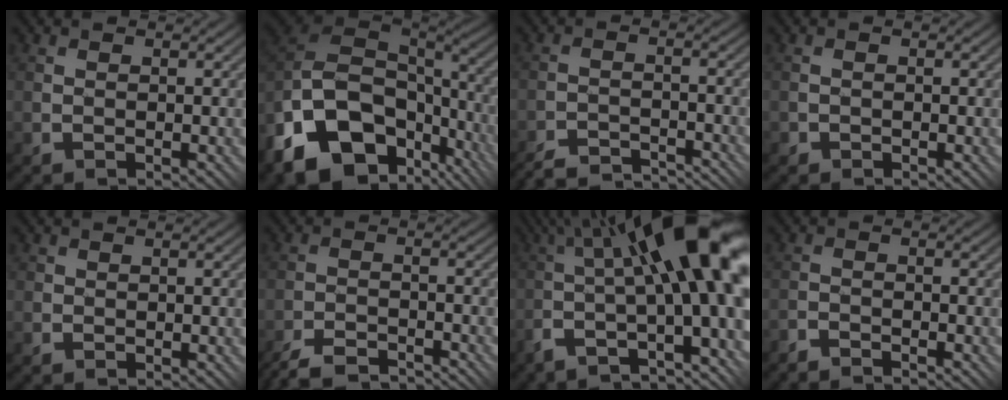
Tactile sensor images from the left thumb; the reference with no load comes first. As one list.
[{"total": 18.0, "force": [-7.8, 12.4, 10.4], "torque": [-0.257, -0.032, -0.122]}, {"total": 5.2, "force": [-5.1, -0.1, 0.8], "torque": [-0.017, 0.002, -0.096]}, {"total": 0.7, "force": [-0.4, 0.5, -0.3], "torque": [0.009, -0.002, -0.008]}, {"total": 1.3, "force": [0.0, 1.3, 0.3], "torque": [0.000, 0.002, 0.001]}, {"total": 6.0, "force": [-5.6, 0.7, 1.9], "torque": [-0.038, 0.002, -0.112]}, {"total": 16.5, "force": [-0.4, 3.6, 16.1], "torque": [-0.235, 0.032, -0.015]}, {"total": 2.2, "force": [-2.2, -0.2, 0.0], "torque": [0.000, 0.006, -0.050]}]